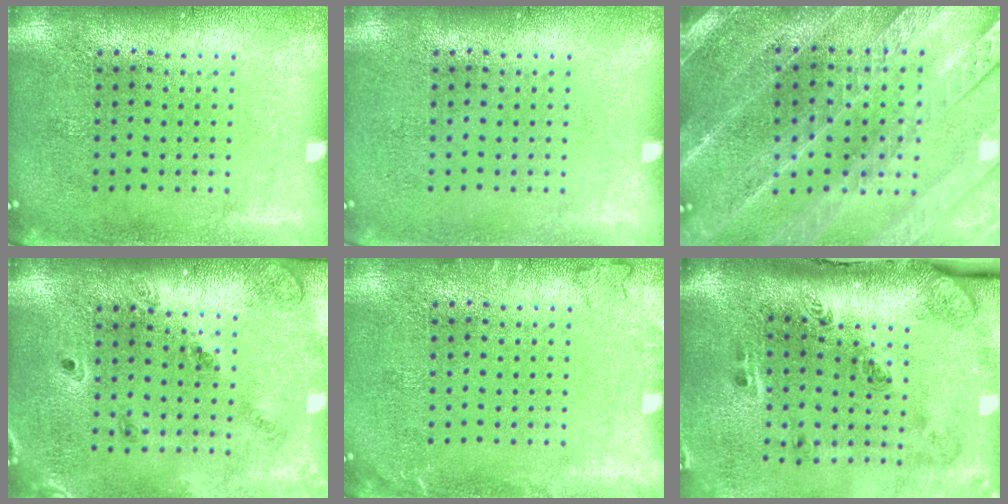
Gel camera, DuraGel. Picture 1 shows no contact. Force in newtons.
{"total": 0.0}
{"total": 3.1, "press": 3.0, "slide": 0.7}
{"total": 1.4, "press": 1.3, "slide": 0.3}
{"total": 1.1, "press": 1.0, "slide": 0.3}
{"total": 3.3, "press": 2.0, "slide": 2.7}